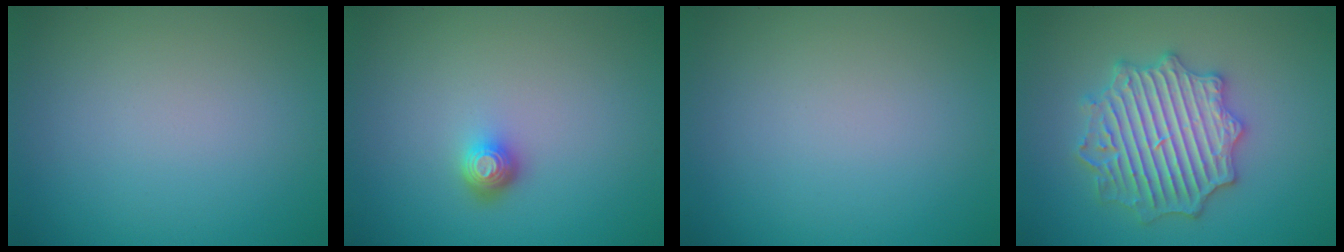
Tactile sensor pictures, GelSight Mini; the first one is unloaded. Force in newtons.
{"total": 1.8, "press": 1.3, "slide": 1.2}
{"total": 0.0}
{"total": 6.5, "press": 6.5, "slide": 1.0}